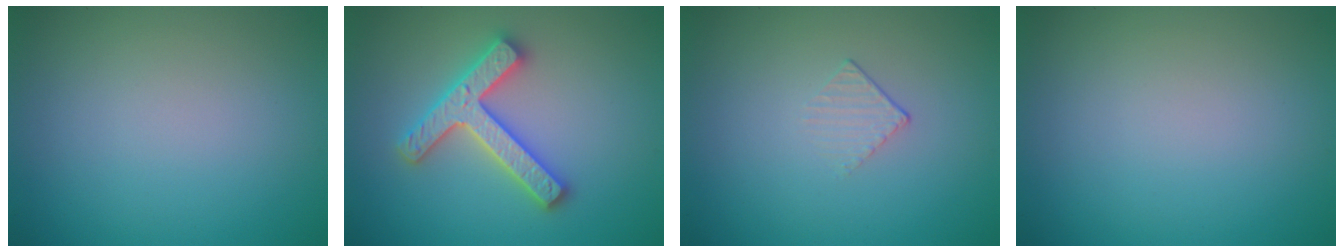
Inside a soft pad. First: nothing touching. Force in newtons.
{"total": 4.7, "press": 4.6, "slide": 0.8}
{"total": 1.2, "press": 0.4, "slide": 1.2}
{"total": 0.0}